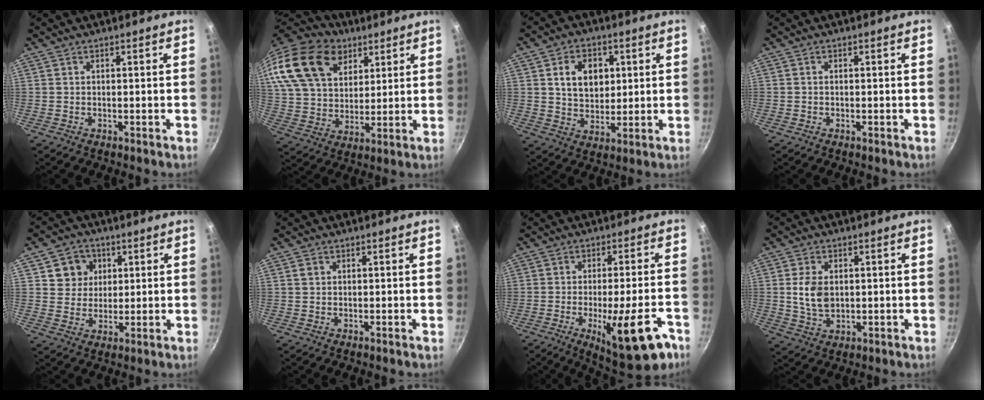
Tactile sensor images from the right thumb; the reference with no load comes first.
{"total": 24.4, "force": [12.9, 16.3, 12.7], "torque": [-0.255, -0.003, 0.240]}
{"total": 9.7, "force": [2.4, 7.2, 6.0], "torque": [-0.071, -0.005, 0.041]}
{"total": 0.0}
{"total": 7.2, "force": [2.4, 6.5, 1.9], "torque": [0.006, 0.001, 0.037]}
{"total": 1.1, "force": [0.3, 0.9, 0.5], "torque": [-0.005, 0.004, 0.005]}
{"total": 15.4, "force": [-6.9, 4.1, 13.1], "torque": [-0.160, 0.014, -0.089]}
{"total": 6.7, "force": [0.8, 4.6, 4.9], "torque": [-0.085, -0.006, 0.018]}